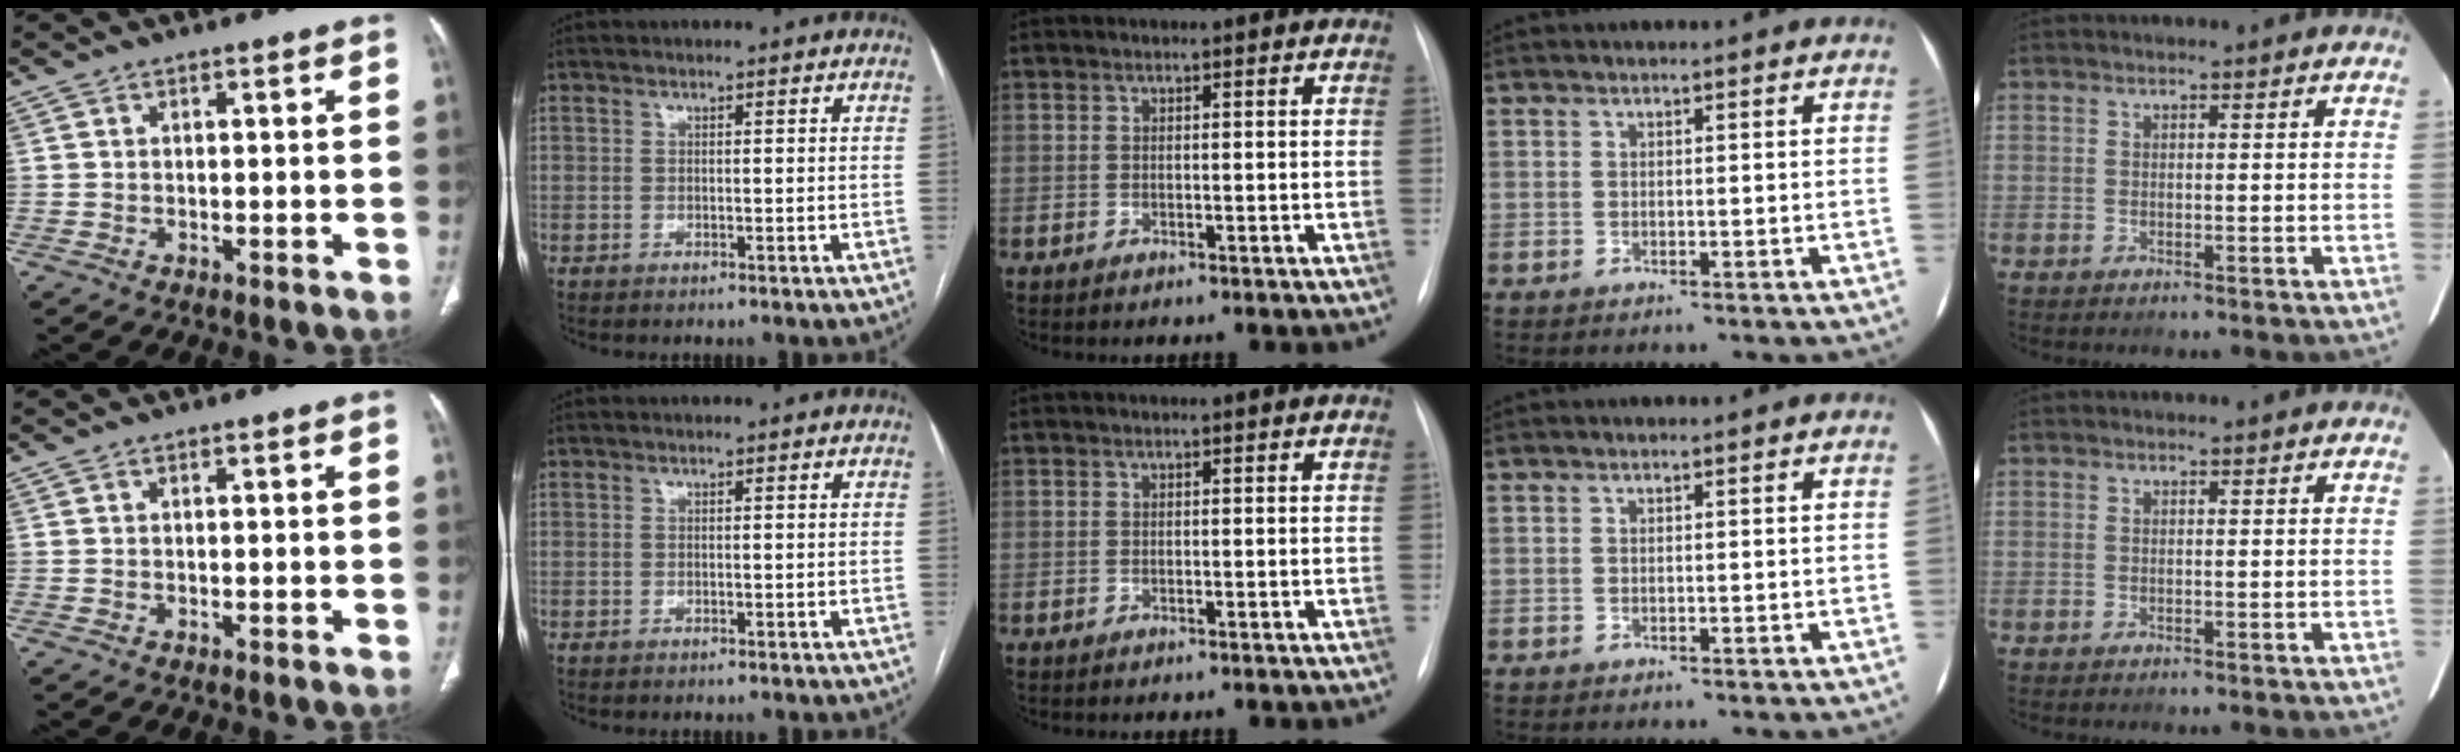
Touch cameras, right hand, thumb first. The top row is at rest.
{}